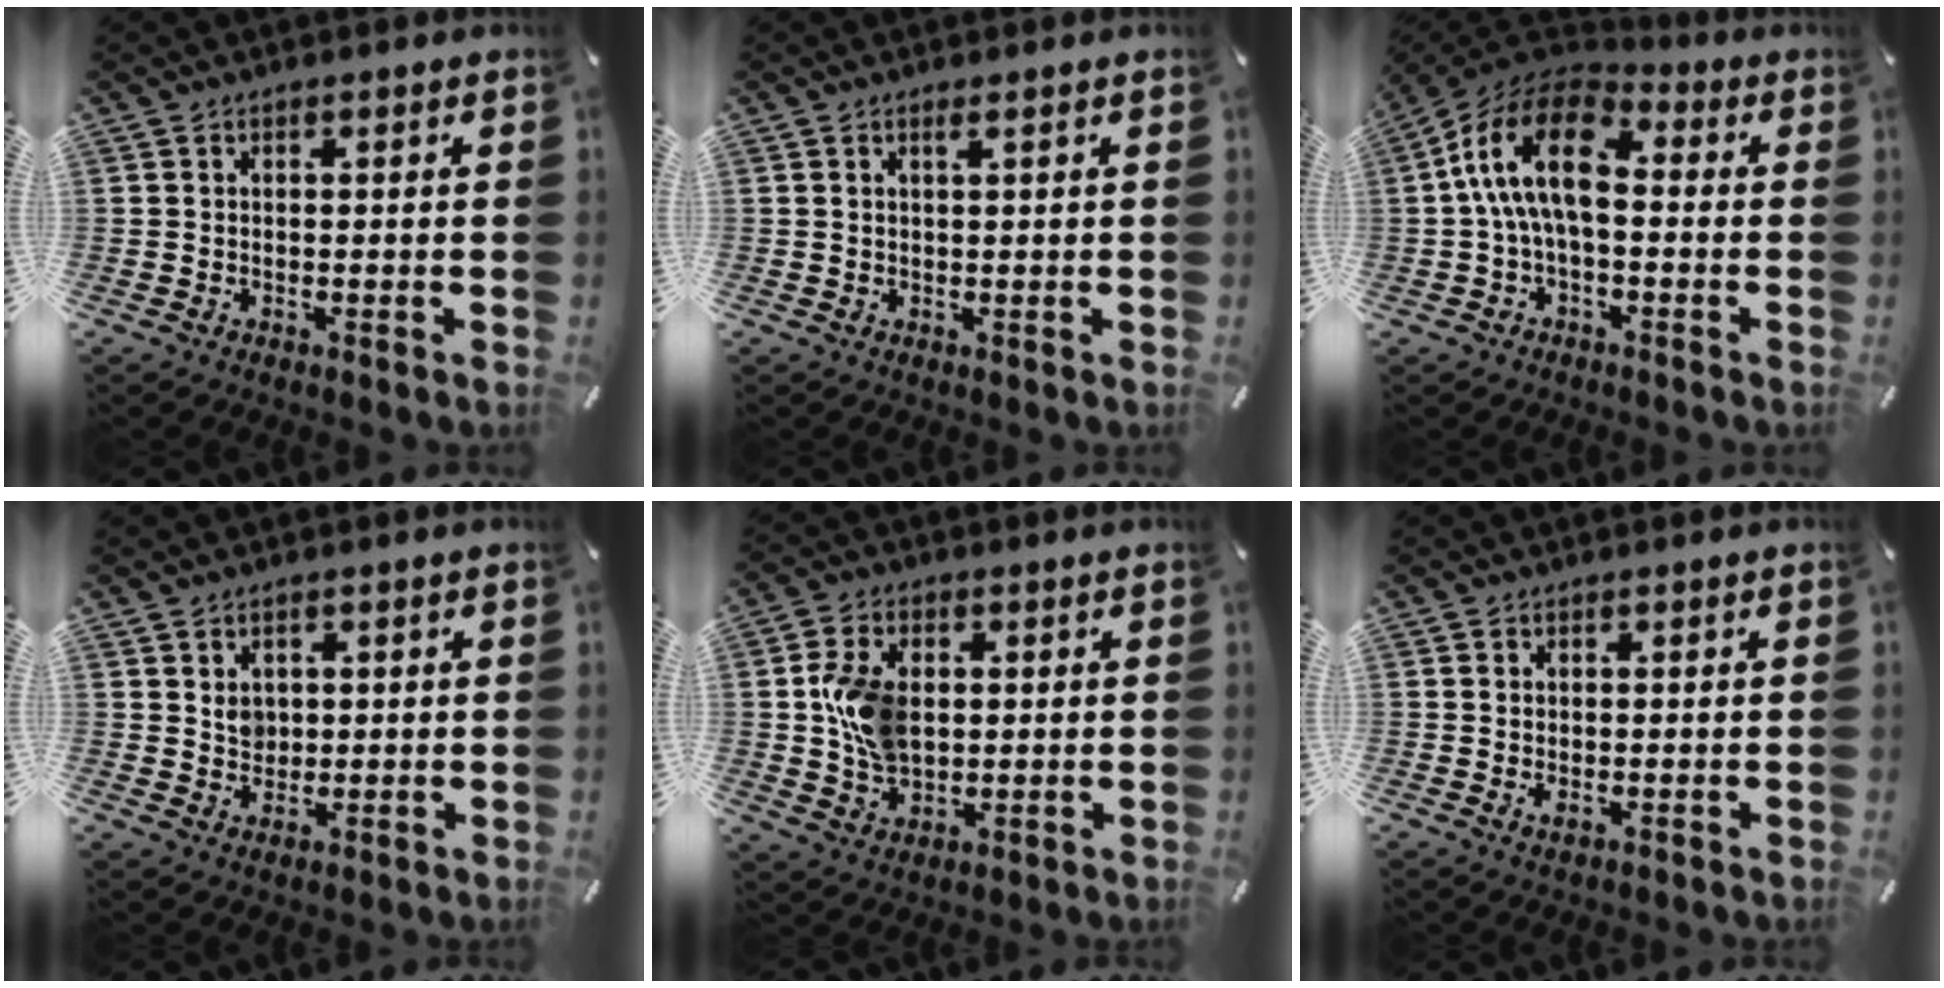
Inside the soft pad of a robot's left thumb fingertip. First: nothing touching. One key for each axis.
{"total": 1.0, "fx": 0.6, "fy": 0.0, "fz": 0.8, "tx": -0.016, "ty": -0.001, "tz": 0.010}
{"total": 15.3, "fx": 0.6, "fy": 8.8, "fz": 12.5, "tx": -0.260, "ty": 0.013, "tz": 0.010}
{"total": 3.2, "fx": 1.2, "fy": 2.8, "fz": 0.9, "tx": -0.006, "ty": -0.001, "tz": 0.018}
{"total": 10.6, "fx": 1.0, "fy": 7.7, "fz": 7.2, "tx": -0.156, "ty": 0.002, "tz": 0.017}
{"total": 1.3, "fx": 0.0, "fy": 0.7, "fz": 1.1, "tx": -0.029, "ty": -0.002, "tz": -0.003}